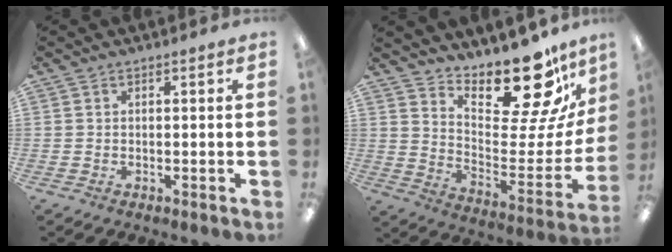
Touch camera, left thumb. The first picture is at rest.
{"total": 19.1, "force": [15.2, 5.8, 10.0], "torque": [-0.133, -0.134, 0.250]}